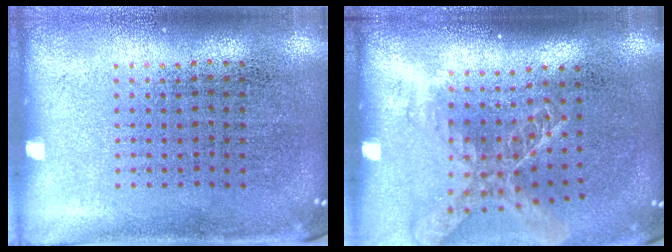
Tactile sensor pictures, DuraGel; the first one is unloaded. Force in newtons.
{"total": 1.9, "press": 1.5, "slide": 1.3}